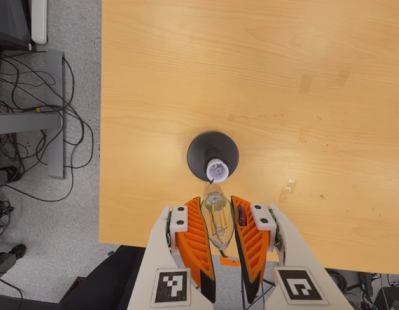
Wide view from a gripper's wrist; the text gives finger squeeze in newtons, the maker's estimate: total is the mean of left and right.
{"total": 20.1, "left": 24.2, "right": 16.0}